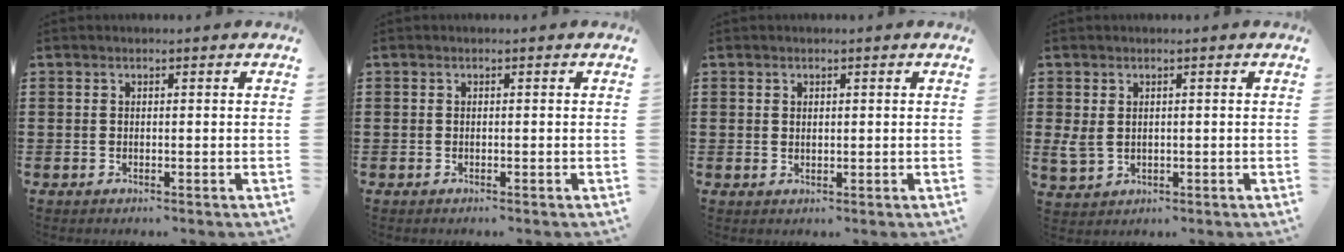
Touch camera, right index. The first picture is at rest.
{"total": 0.0}
{"total": 0.8, "force": [0.5, 0.6, 0.3], "torque": [-0.008, 0.004, 0.009]}
{"total": 2.4, "force": [0.7, 1.8, 1.4], "torque": [-0.040, 0.002, 0.010]}